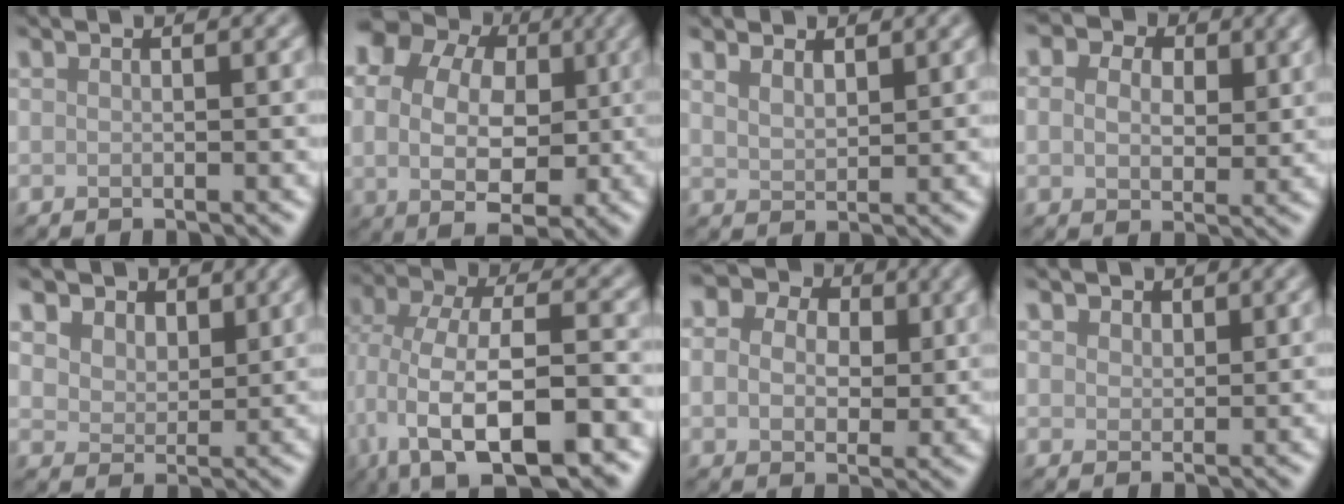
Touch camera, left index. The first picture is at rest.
{"total": 11.6, "force": [2.1, 8.9, 7.1], "torque": [-0.102, 0.012, 0.026]}
{"total": 2.5, "force": [2.0, 1.2, 1.2], "torque": [-0.026, 0.002, 0.041]}
{"total": 9.3, "force": [4.2, 6.6, 5.0], "torque": [-0.091, 0.027, 0.046]}
{"total": 6.6, "force": [4.6, 4.0, 2.6], "torque": [-0.076, 0.001, 0.076]}
{"total": 10.4, "force": [-3.2, 4.8, 8.7], "torque": [-0.165, -0.003, -0.052]}
{"total": 11.6, "force": [4.6, 8.9, 5.8], "torque": [-0.116, 0.033, 0.064]}
{"total": 2.3, "force": [1.6, 1.4, 0.7], "torque": [-0.020, -0.007, 0.029]}